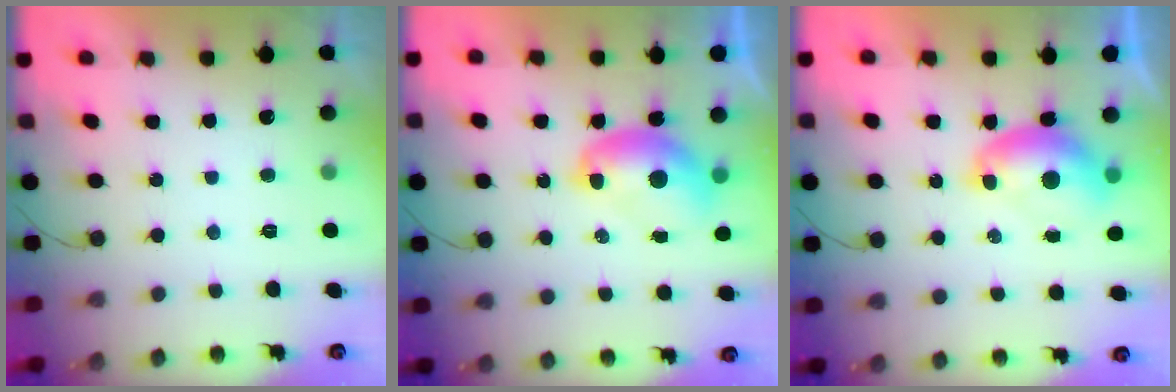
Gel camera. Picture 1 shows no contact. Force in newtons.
{"total": 8.1, "press": 8.0, "slide": 1.4}
{"total": 7.2, "press": 7.2, "slide": 0.3}